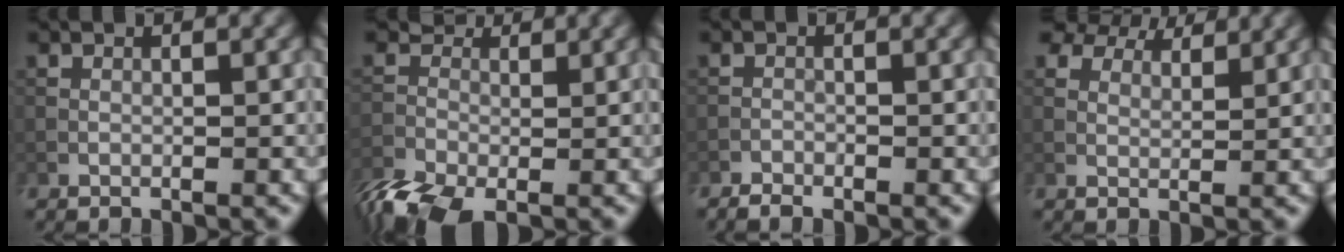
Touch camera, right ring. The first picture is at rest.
{"total": 6.4, "force": [-2.9, 3.9, 4.1], "torque": [-0.098, -0.011, -0.063]}
{"total": 1.1, "force": [-1.0, 0.3, 0.3], "torque": [-0.009, 0.000, -0.021]}
{"total": 8.3, "force": [6.8, 3.5, 3.3], "torque": [-0.085, 0.000, 0.114]}